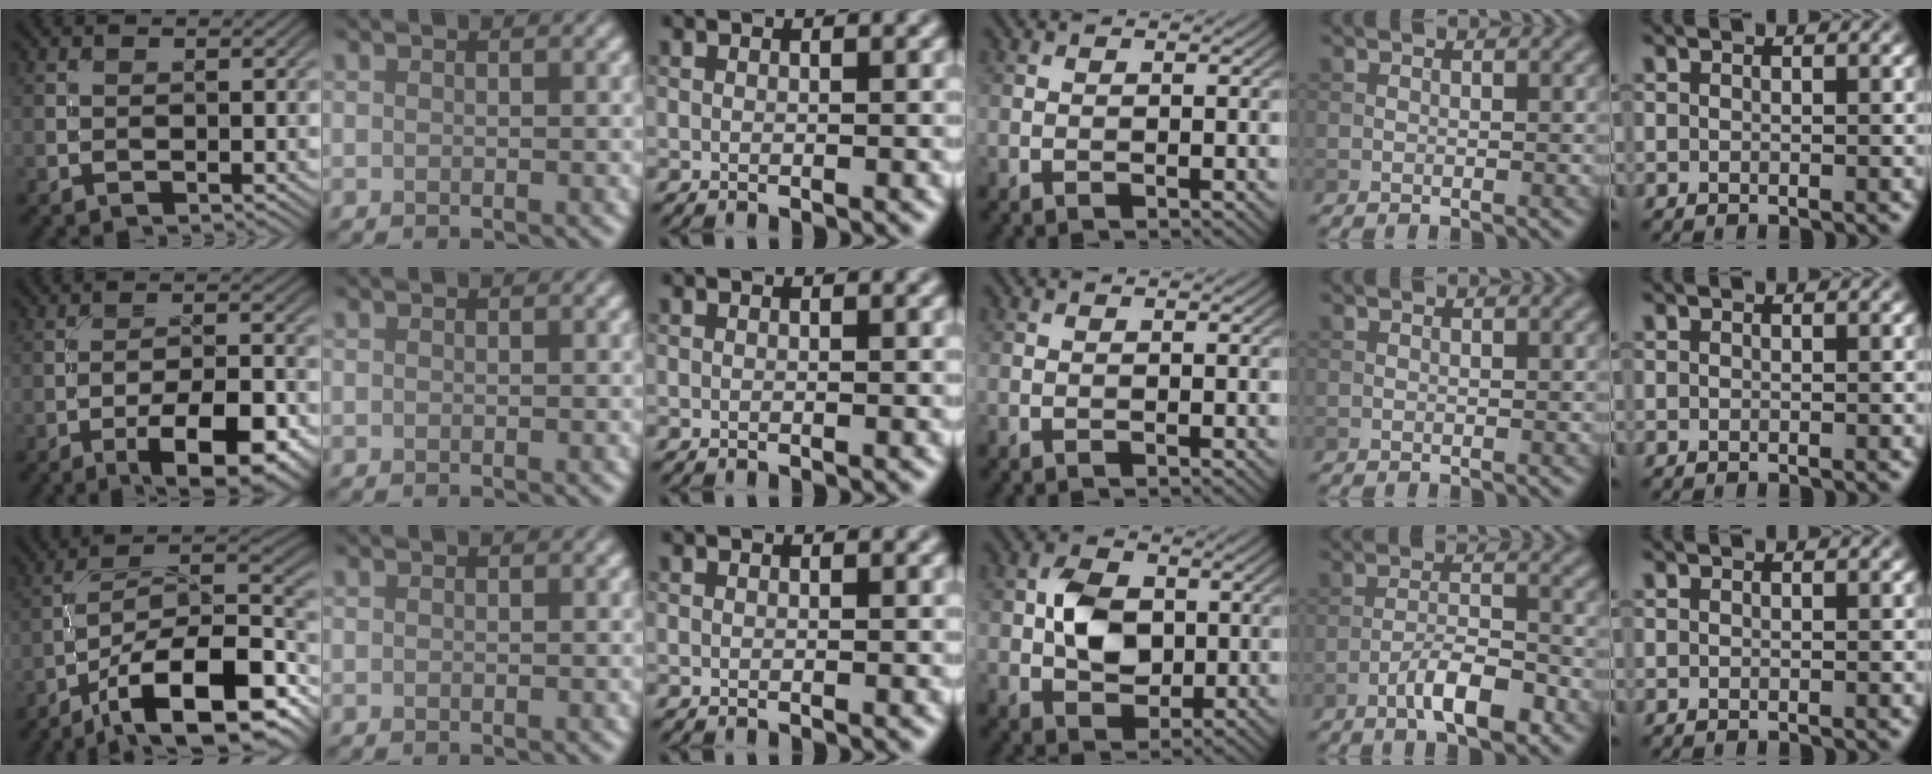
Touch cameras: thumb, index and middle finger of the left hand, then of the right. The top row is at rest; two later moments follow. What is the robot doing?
{"motion": "screw", "object": "medicine bottle"}